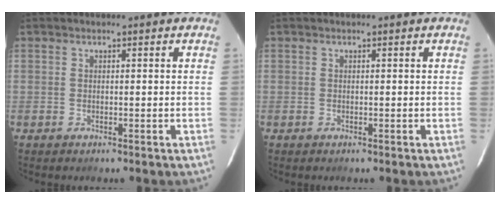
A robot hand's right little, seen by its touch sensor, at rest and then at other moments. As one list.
[{"total": 0.0}]